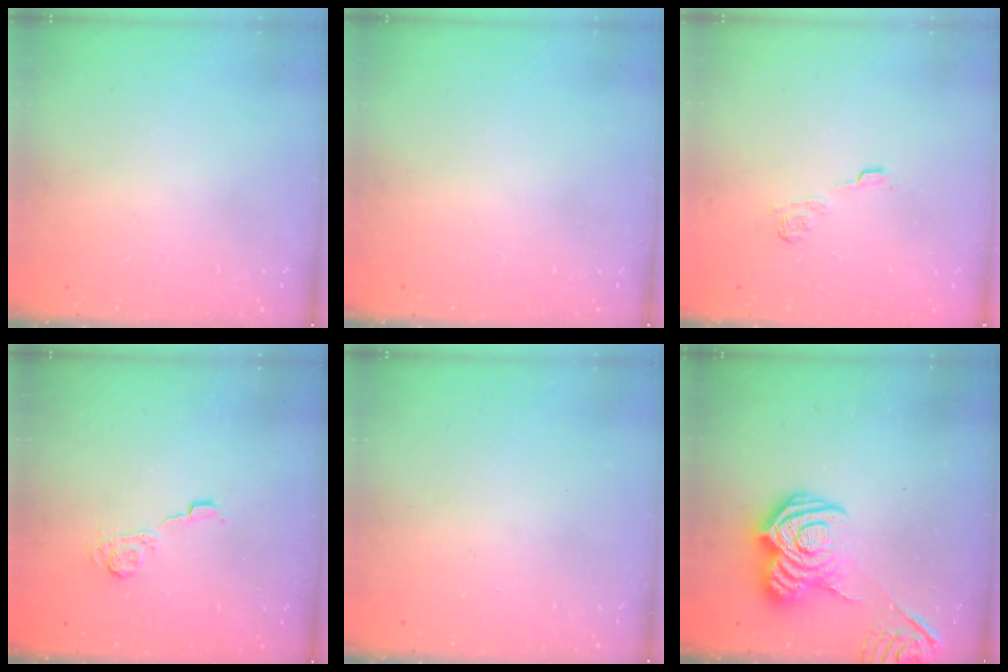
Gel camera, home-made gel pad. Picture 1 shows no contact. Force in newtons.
{"total": 0.0}
{"total": 8.7, "press": 8.6, "slide": 1.3}
{"total": 5.2, "press": 5.2, "slide": 0.4}
{"total": 0.0}
{"total": 13.9, "press": 13.8, "slide": 1.0}